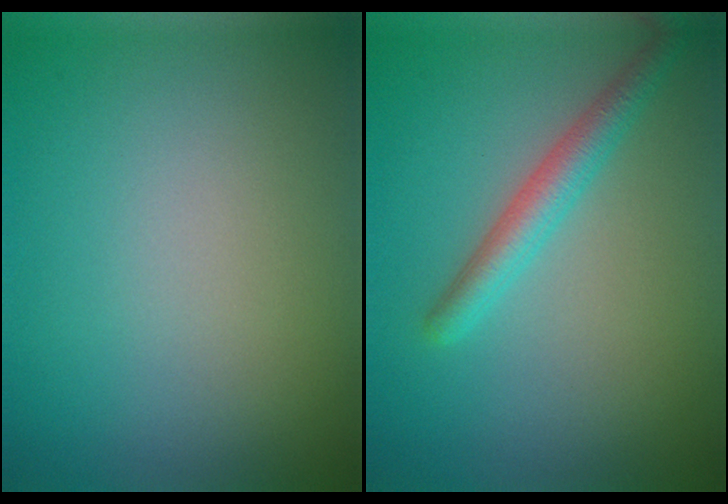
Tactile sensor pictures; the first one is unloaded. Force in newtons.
{"total": 2.9, "press": 2.9, "slide": 0.2}